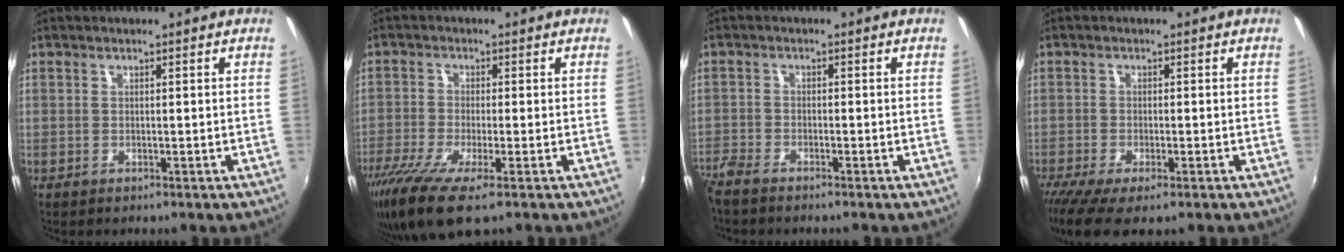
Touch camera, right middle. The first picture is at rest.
{"total": 10.3, "force": [-6.6, 1.8, 7.6], "torque": [-0.177, -0.045, -0.124]}
{"total": 4.9, "force": [-4.4, 1.0, 1.9], "torque": [-0.057, -0.019, -0.087]}
{"total": 7.5, "force": [-5.1, 1.9, 5.2], "torque": [-0.121, -0.038, -0.088]}